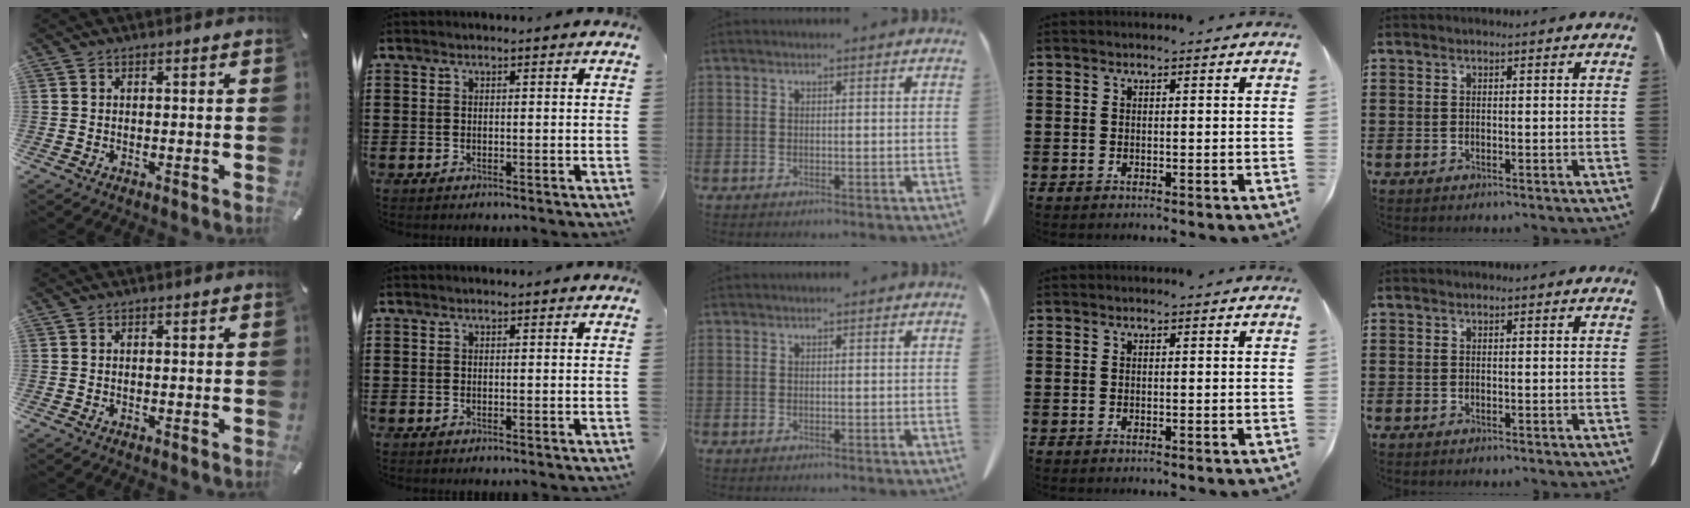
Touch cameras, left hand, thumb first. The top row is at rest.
{}